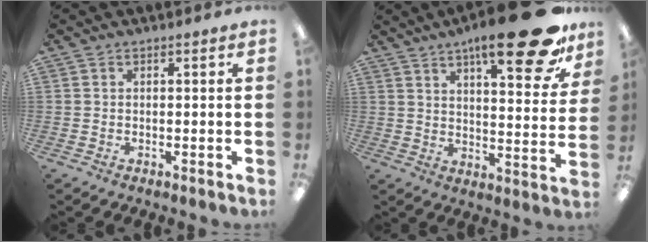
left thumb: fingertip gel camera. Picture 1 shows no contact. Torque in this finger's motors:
{"motor_torque": [0.52, 0.00, 1.69, -1.08, 0.12]}